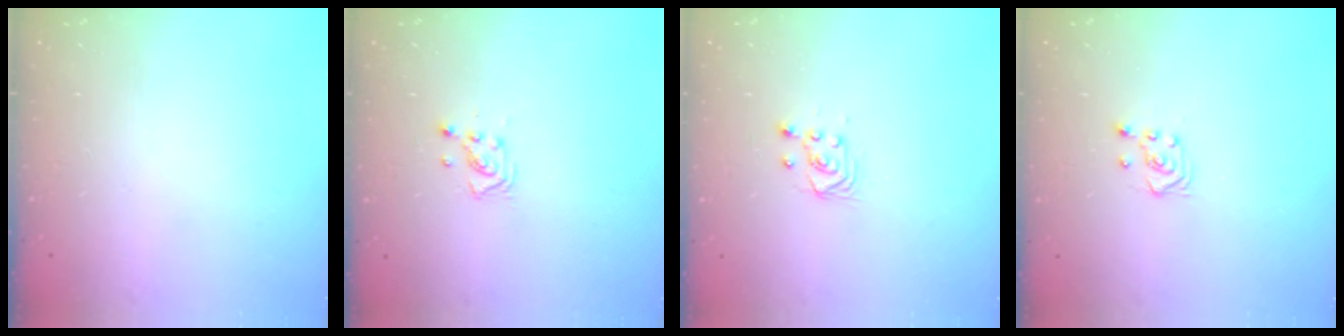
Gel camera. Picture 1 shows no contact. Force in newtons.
{"total": 3.0, "press": 3.0, "slide": 0.5}
{"total": 2.9, "press": 2.6, "slide": 1.3}
{"total": 3.4, "press": 3.3, "slide": 0.8}